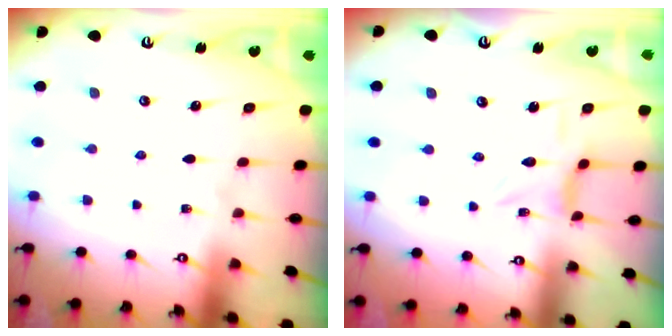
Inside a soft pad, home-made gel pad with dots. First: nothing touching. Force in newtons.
{"total": 1.9, "press": 1.9, "slide": 0.2}